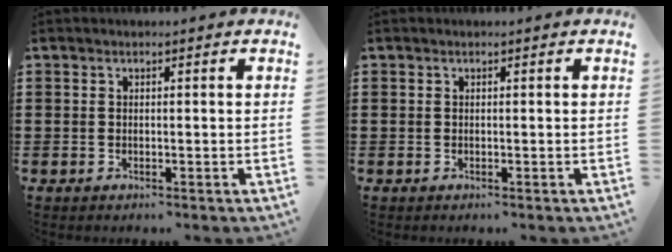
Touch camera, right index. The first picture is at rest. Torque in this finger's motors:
{"motor_torque": [-0.10, 0.10, 0.00, -0.01]}